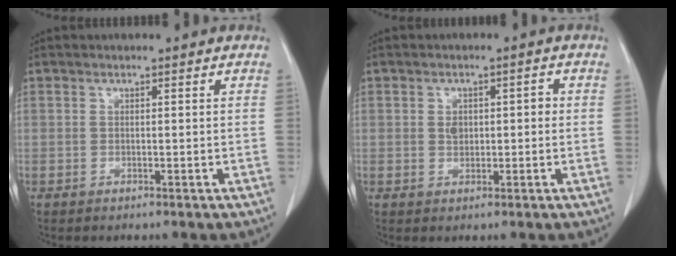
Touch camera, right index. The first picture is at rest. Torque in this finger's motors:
{"motor_torque": [0.06, -0.01, 0.01, 0.01]}